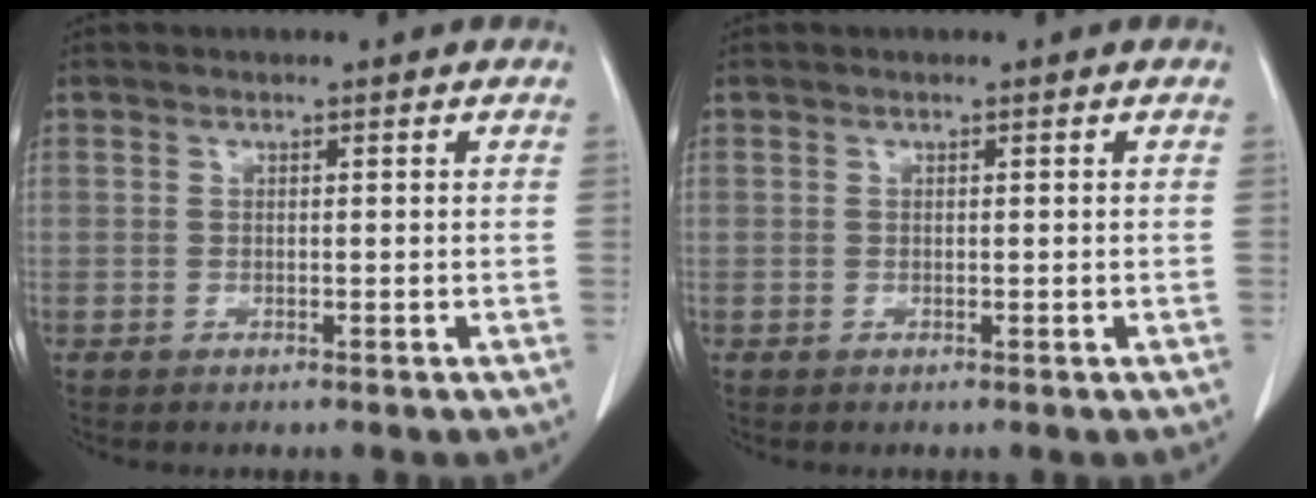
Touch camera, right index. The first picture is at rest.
{"total": 0.0}